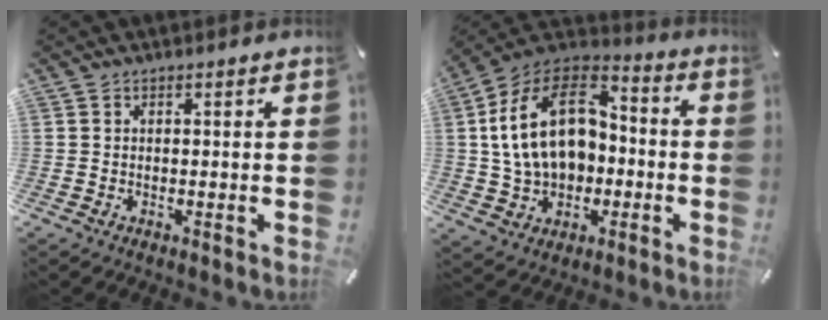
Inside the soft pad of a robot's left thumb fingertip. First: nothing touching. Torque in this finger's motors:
{"motor_torque": [0.96, 3.30, 1.68, -1.09, 0.79]}